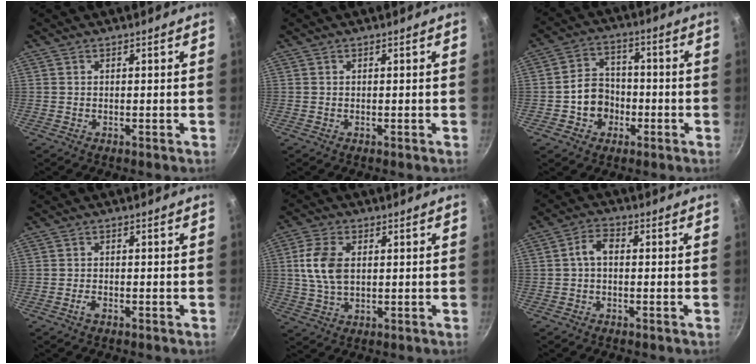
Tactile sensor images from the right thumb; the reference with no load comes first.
{"total": 0.0}
{"total": 8.2, "force": [-2.3, 7.0, 3.7], "torque": [-0.028, 0.030, -0.043]}
{"total": 1.6, "force": [-1.0, 0.7, 1.1], "torque": [-0.025, 0.008, -0.021]}
{"total": 8.3, "force": [1.3, 5.0, 6.5], "torque": [-0.125, 0.004, 0.024]}
{"total": 3.7, "force": [-0.3, 2.3, 2.9], "torque": [-0.052, 0.020, -0.010]}